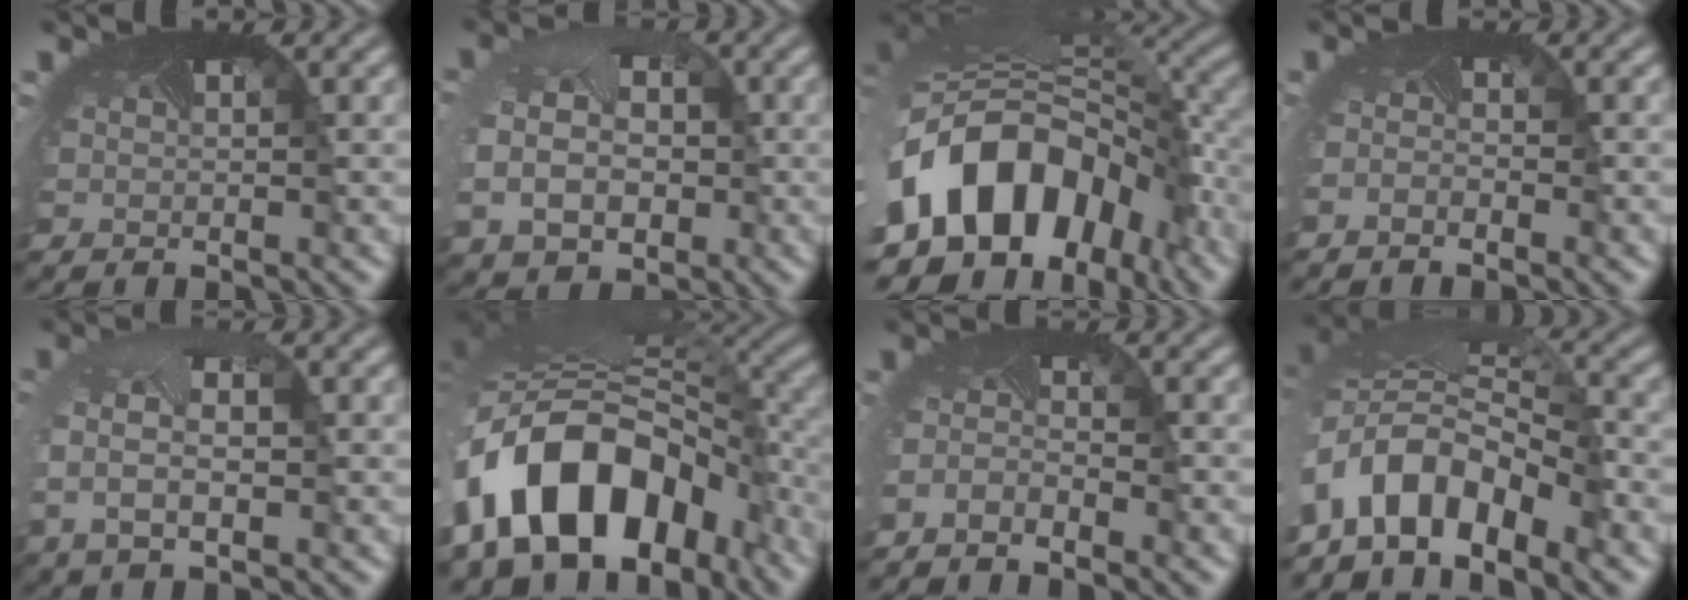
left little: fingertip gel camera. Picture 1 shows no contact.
{"total": 7.9, "force": [-0.4, 6.3, 4.8], "torque": [-0.098, -0.022, 0.008]}
{"total": 16.0, "force": [-5.6, 11.1, 10.2], "torque": [-0.224, -0.048, -0.071]}
{"total": 0.9, "force": [-0.9, 0.0, 0.0], "torque": [-0.021, -0.011, -0.017]}
{"total": 5.0, "force": [0.1, 3.1, 3.9], "torque": [-0.102, -0.007, 0.003]}
{"total": 15.5, "force": [-6.4, 10.2, 9.8], "torque": [-0.194, -0.032, -0.095]}
{"total": 1.8, "force": [-1.8, 0.0, 0.0], "torque": [-0.025, -0.012, -0.041]}
{"total": 8.6, "force": [-4.8, 4.5, 5.6], "torque": [-0.123, -0.007, -0.091]}